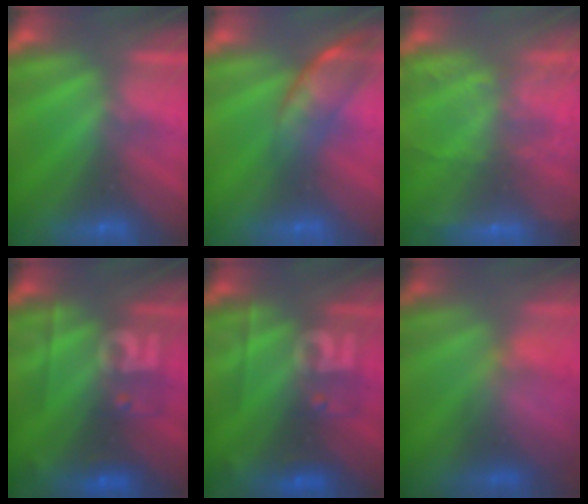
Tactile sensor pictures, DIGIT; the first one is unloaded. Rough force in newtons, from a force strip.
{"total": 2.6}
{"total": 6.8}
{"total": 2.4}
{"total": 2.4}
{"total": 4.4}